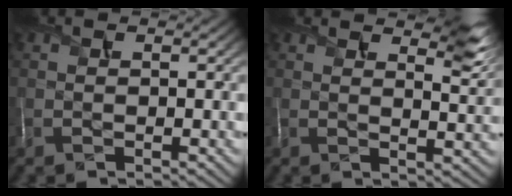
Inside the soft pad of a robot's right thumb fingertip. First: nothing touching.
{"total": 6.2, "force": [4.5, 1.4, 3.9], "torque": [-0.060, -0.001, 0.077]}